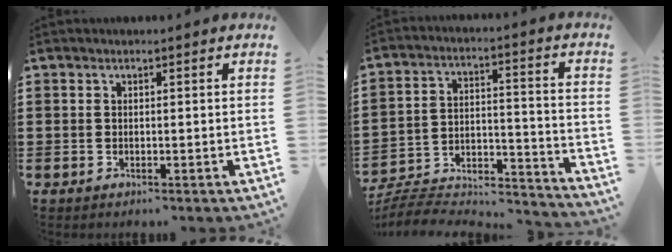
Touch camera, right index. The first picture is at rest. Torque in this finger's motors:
{"motor_torque": [-2.14, 0.00, -0.79, 0.00]}